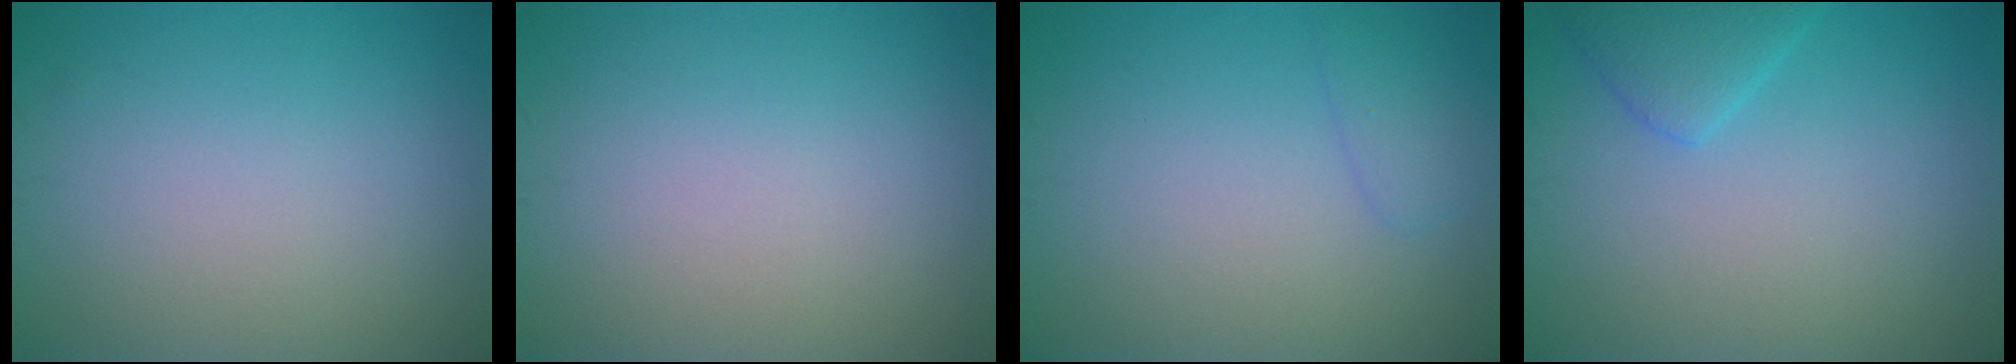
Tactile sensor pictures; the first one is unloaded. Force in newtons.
{"total": 0.0}
{"total": 1.3, "press": 1.3, "slide": 0.2}
{"total": 2.9, "press": 2.9, "slide": 0.3}